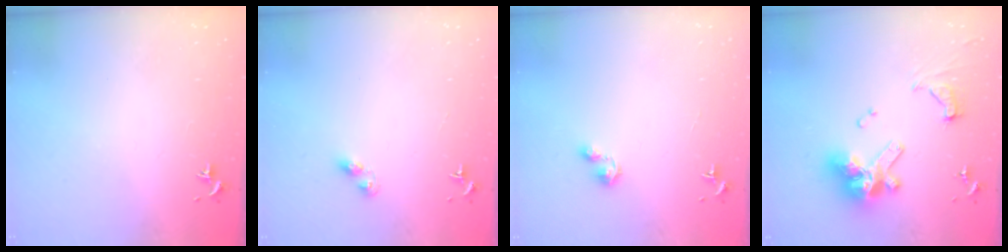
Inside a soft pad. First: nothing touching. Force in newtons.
{"total": 3.2, "press": 3.2, "slide": 0.5}
{"total": 2.2, "press": 2.2, "slide": 0.2}
{"total": 17.6, "press": 17.4, "slide": 2.1}